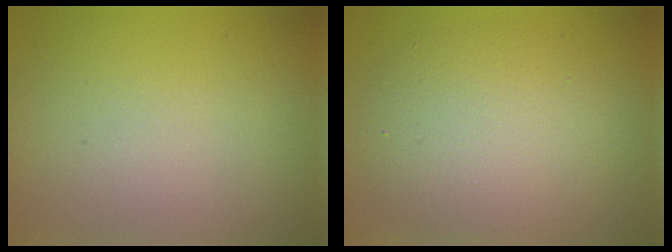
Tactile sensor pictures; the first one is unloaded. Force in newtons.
{"total": 6.1, "press": 6.0, "slide": 0.6}